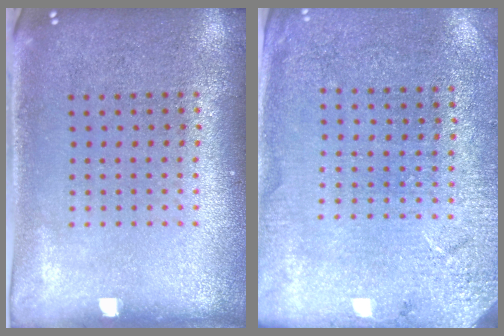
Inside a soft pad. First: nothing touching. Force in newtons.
{"total": 2.6, "press": 2.6, "slide": 0.4}